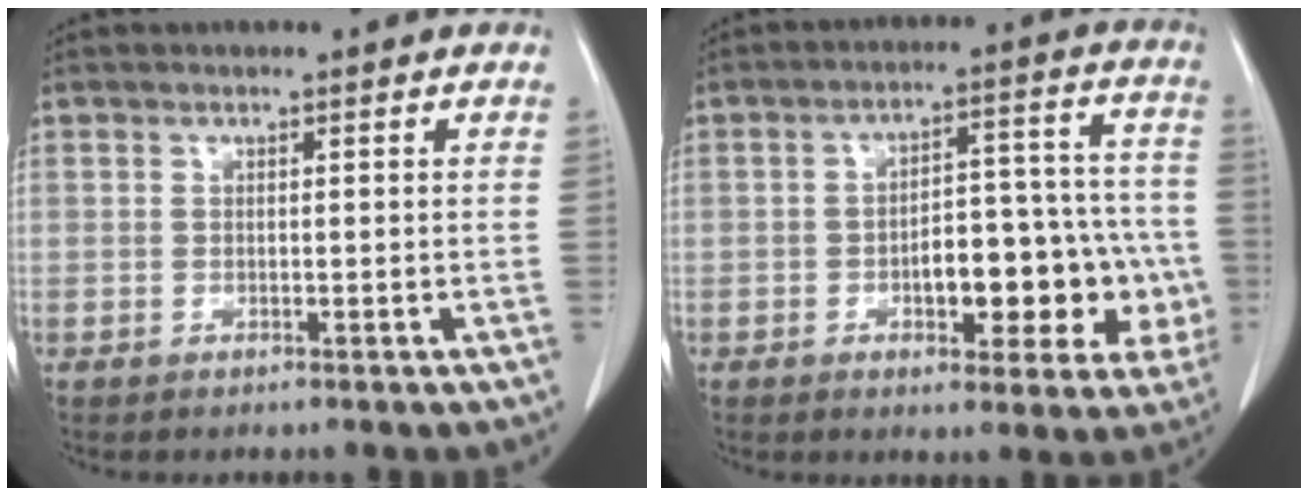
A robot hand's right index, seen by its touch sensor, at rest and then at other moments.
{"total": 14.4, "force": [-3.7, 6.5, 12.3], "torque": [-0.145, 0.044, -0.038]}